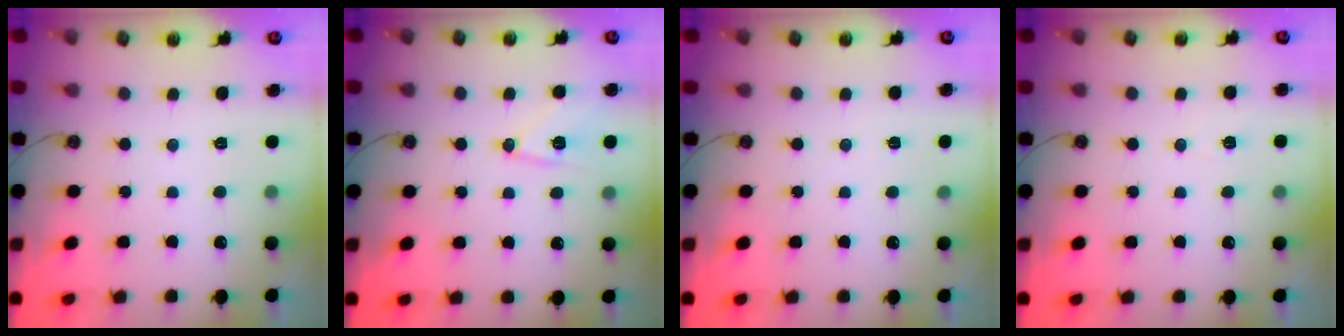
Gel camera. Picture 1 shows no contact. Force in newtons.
{"total": 11.5, "press": 11.5, "slide": 0.2}
{"total": 2.2, "press": 1.9, "slide": 1.1}
{"total": 5.0, "press": 4.8, "slide": 1.4}